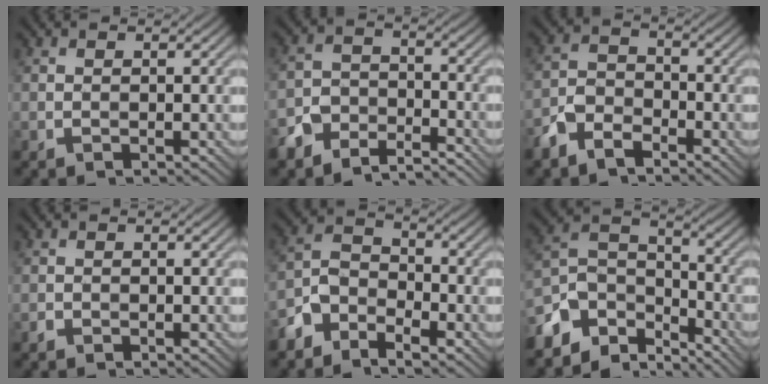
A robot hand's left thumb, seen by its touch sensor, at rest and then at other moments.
{"total": 7.2, "force": [-6.2, 3.0, 2.1], "torque": [-0.049, -0.009, -0.123]}
{"total": 5.2, "force": [-4.0, 2.6, 2.2], "torque": [-0.049, -0.005, -0.092]}
{"total": 0.5, "force": [-0.4, 0.3, 0.1], "torque": [-0.002, -0.002, -0.009]}
{"total": 6.0, "force": [-4.5, 3.0, 2.7], "torque": [-0.052, 0.002, -0.103]}
{"total": 8.8, "force": [-6.6, 4.8, 3.4], "torque": [-0.071, 0.000, -0.140]}